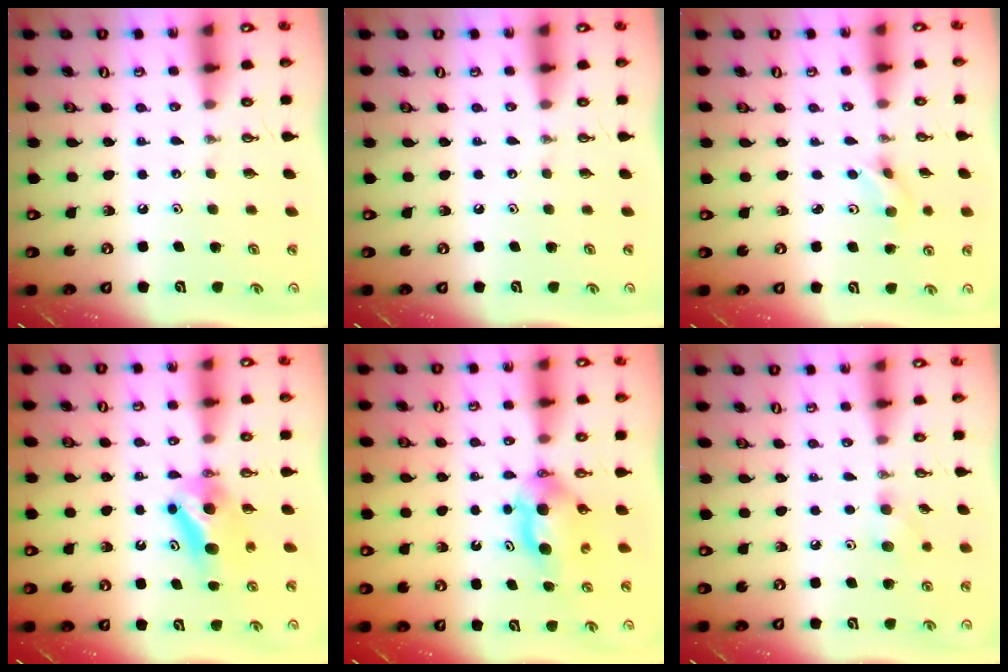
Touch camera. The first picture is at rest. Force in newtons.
{"total": 0.0}
{"total": 2.2, "press": 2.2, "slide": 0.1}
{"total": 6.9, "press": 6.6, "slide": 1.9}
{"total": 6.0, "press": 5.8, "slide": 1.6}
{"total": 7.2, "press": 7.1, "slide": 0.9}